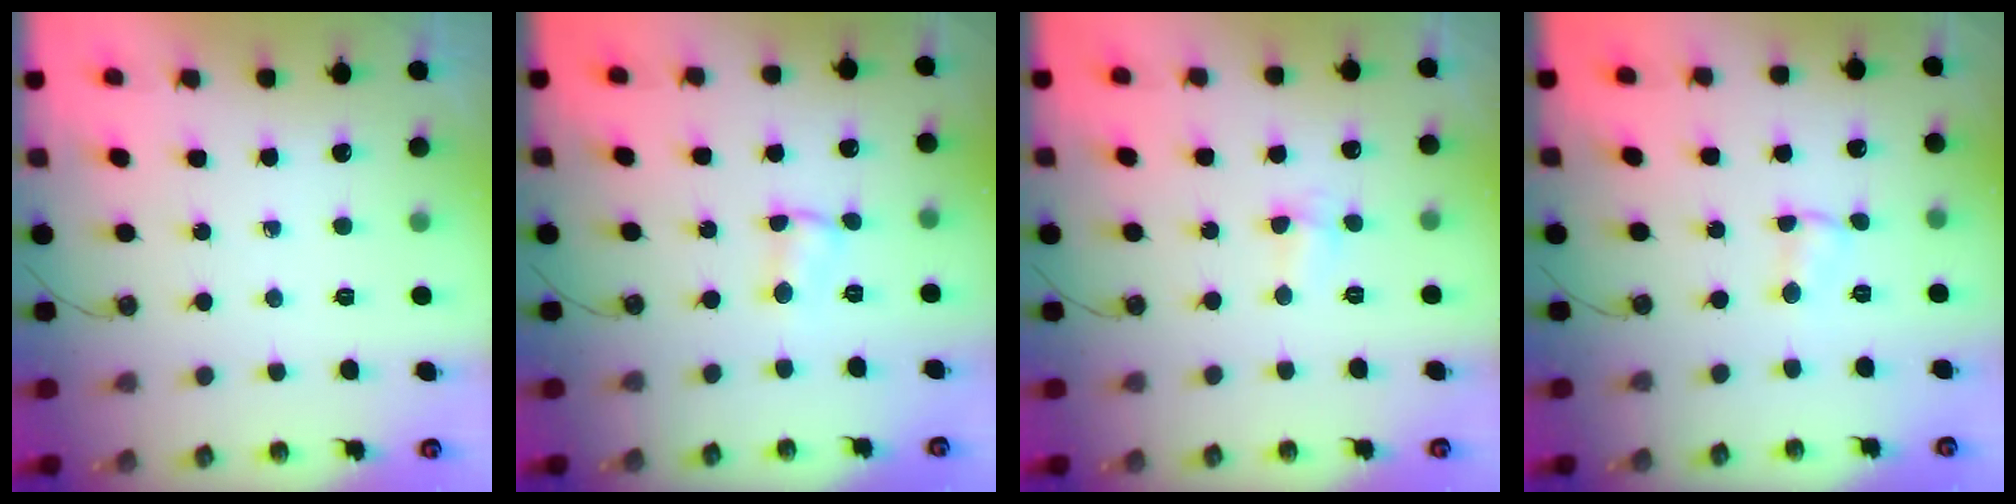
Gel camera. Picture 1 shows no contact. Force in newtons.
{"total": 1.7, "press": 1.6, "slide": 0.5}
{"total": 2.9, "press": 2.7, "slide": 1.0}
{"total": 3.2, "press": 1.0, "slide": 3.0}